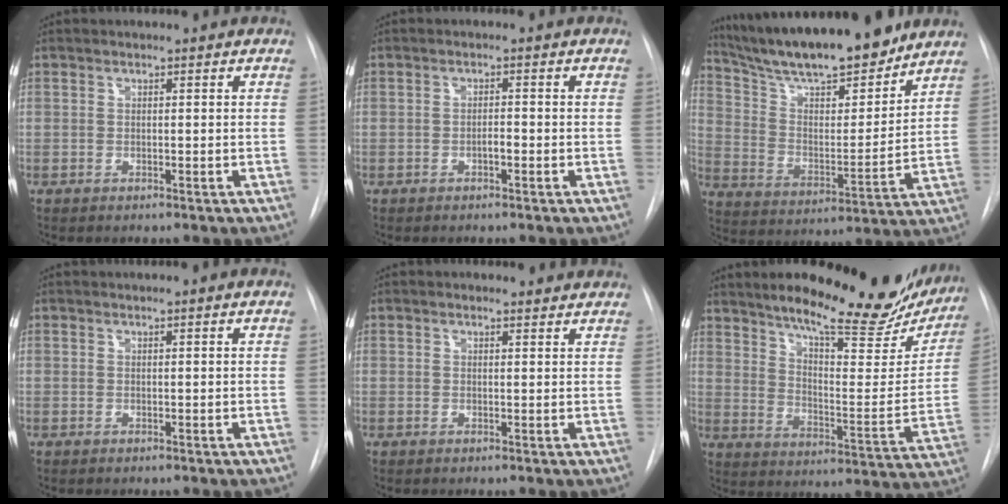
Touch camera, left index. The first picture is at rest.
{"total": 1.2, "force": [-0.6, 0.3, 1.0], "torque": [-0.016, 0.002, -0.010]}
{"total": 20.6, "force": [17.8, 3.1, 9.9], "torque": [-0.169, -0.004, 0.290]}
{"total": 0.5, "force": [0.3, -0.1, 0.4], "torque": [-0.009, 0.002, 0.007]}
{"total": 2.8, "force": [2.6, 0.9, 0.6], "torque": [-0.011, 0.003, 0.020]}
{"total": 24.9, "force": [20.4, 5.7, 13.1], "torque": [-0.182, -0.039, 0.267]}